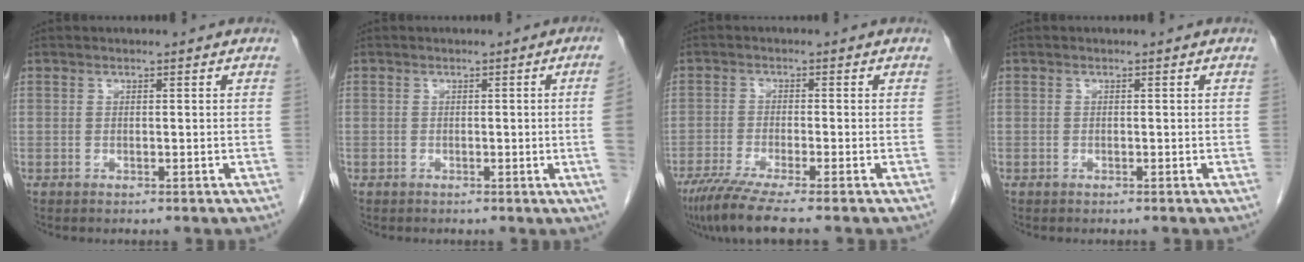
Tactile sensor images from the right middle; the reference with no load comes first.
{"total": 3.8, "force": [-0.4, -1.4, 3.5], "torque": [-0.036, -0.004, -0.004]}
{"total": 7.5, "force": [-5.9, -0.6, 4.6], "torque": [-0.074, -0.024, -0.101]}
{"total": 0.0}